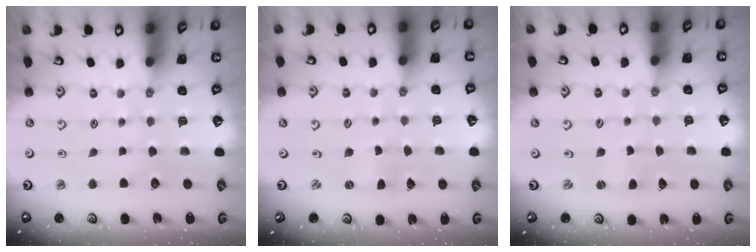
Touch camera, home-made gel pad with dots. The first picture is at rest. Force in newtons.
{"total": 0.0}
{"total": 0.8, "press": 0.8, "slide": 0.2}